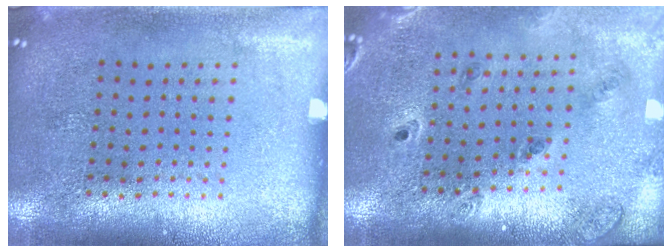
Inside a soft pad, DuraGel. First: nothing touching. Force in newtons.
{"total": 1.4, "press": 1.3, "slide": 0.3}